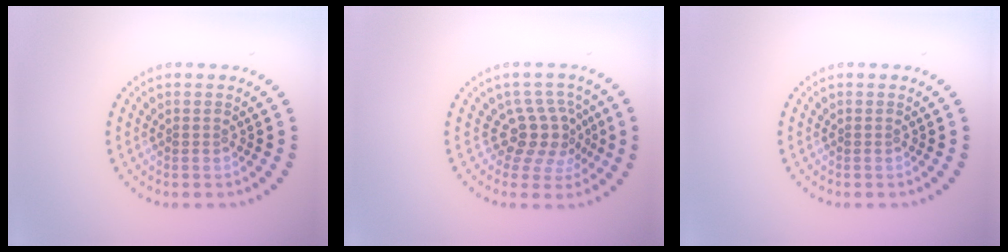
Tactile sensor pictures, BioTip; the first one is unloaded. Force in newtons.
{"total": 3.7, "press": 2.8, "slide": 2.5}
{"total": 0.0}